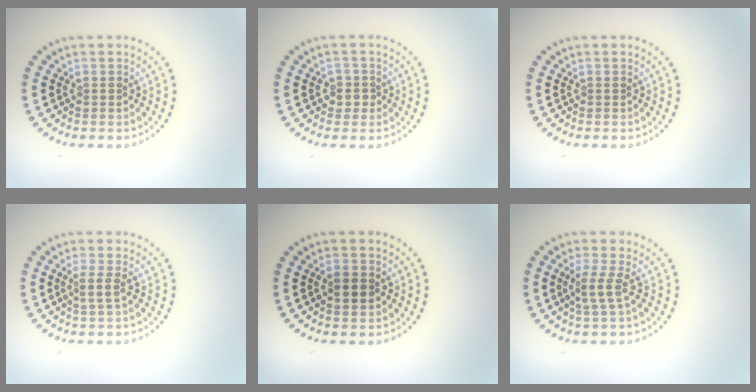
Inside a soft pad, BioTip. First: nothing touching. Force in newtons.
{"total": 1.6, "press": 1.3, "slide": 0.9}
{"total": 0.0}
{"total": 1.5, "press": 1.1, "slide": 1.0}
{"total": 1.9, "press": 1.9, "slide": 0.1}
{"total": 2.1, "press": 1.7, "slide": 1.3}